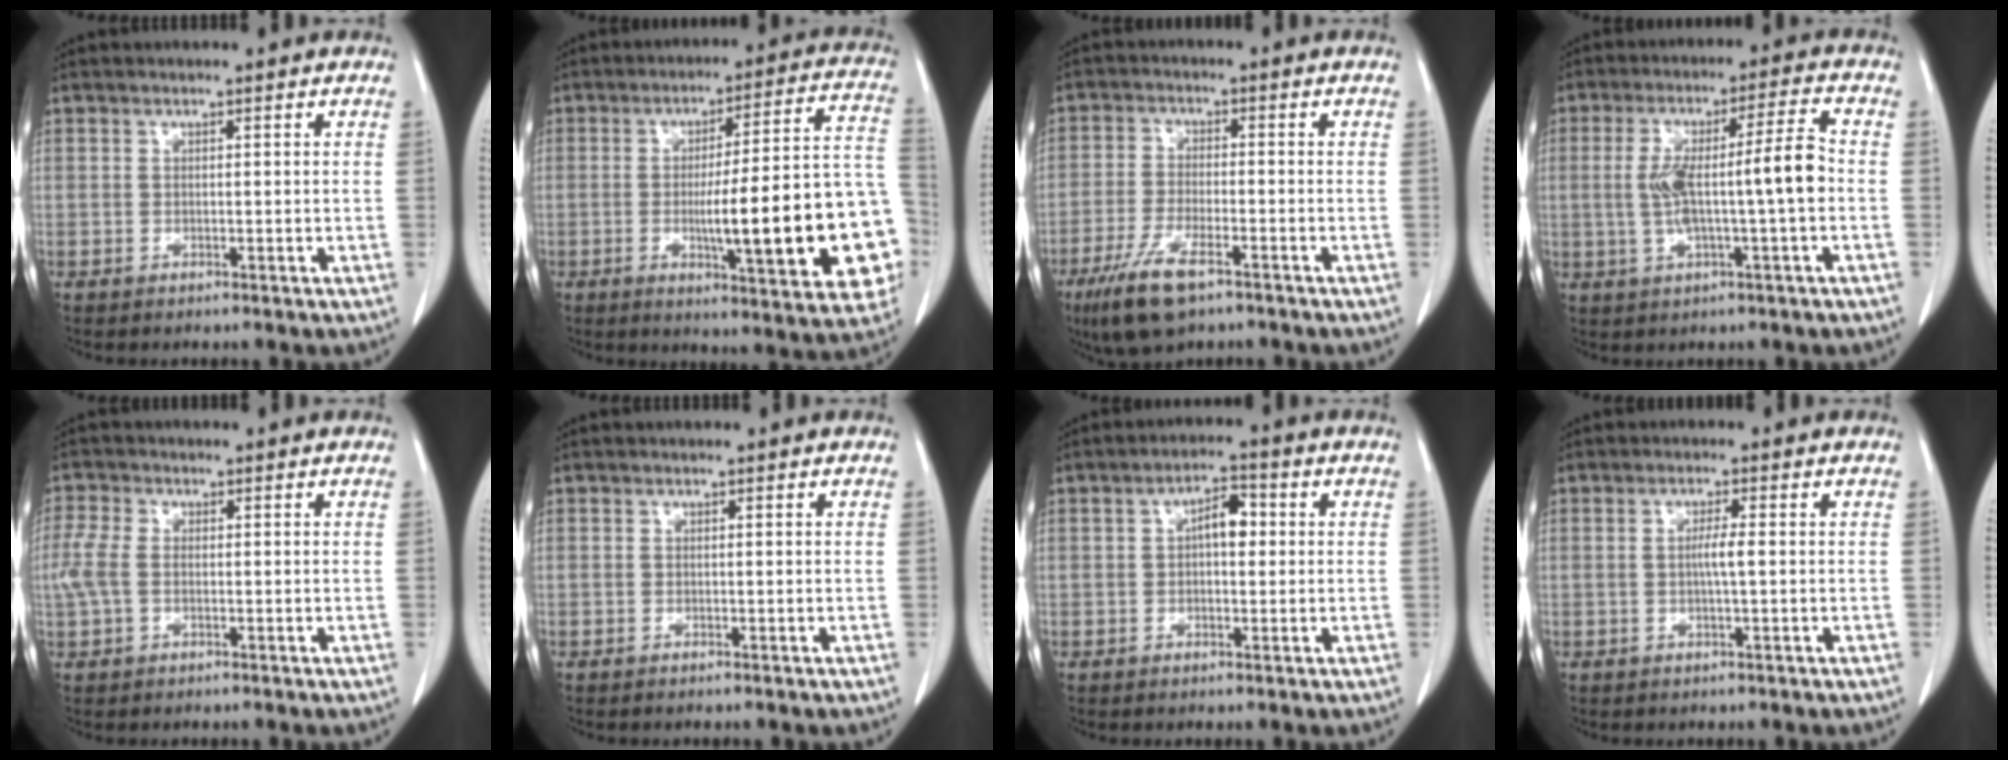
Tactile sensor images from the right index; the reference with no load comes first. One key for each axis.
{"total": 22.0, "fx": -4.2, "fy": 2.8, "fz": 21.4, "tx": -0.204, "ty": 0.025, "tz": -0.044}
{"total": 8.6, "fx": -5.4, "fy": 2.0, "fz": 6.4, "tx": -0.130, "ty": -0.018, "tz": -0.094}
{"total": 10.1, "fx": -0.7, "fy": 0.6, "fz": 10.1, "tx": -0.180, "ty": 0.025, "tz": -0.009}
{"total": 4.2, "fx": -0.3, "fy": 2.6, "fz": 3.3, "tx": -0.105, "ty": 0.011, "tz": -0.009}
{"total": 0.0}
{"total": 3.9, "fx": 0.4, "fy": 1.7, "fz": 3.5, "tx": -0.057, "ty": 0.014, "tz": 0.004}
{"total": 2.4, "fx": -0.1, "fy": -0.1, "fz": 2.4, "tx": -0.045, "ty": 0.000, "tz": -0.003}